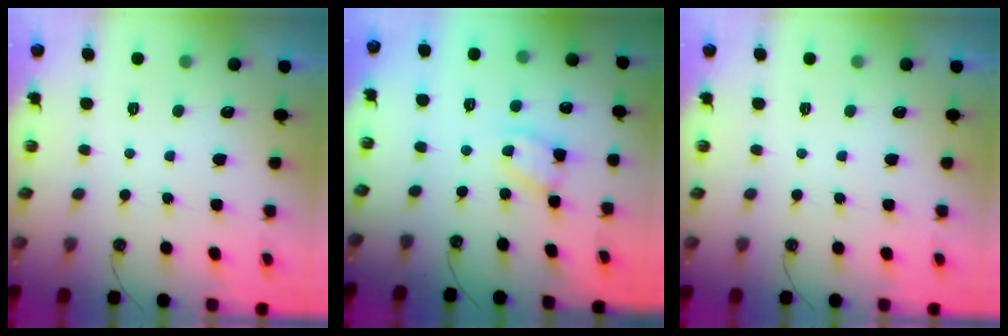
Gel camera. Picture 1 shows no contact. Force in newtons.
{"total": 7.0, "press": 7.0, "slide": 0.4}
{"total": 0.0}